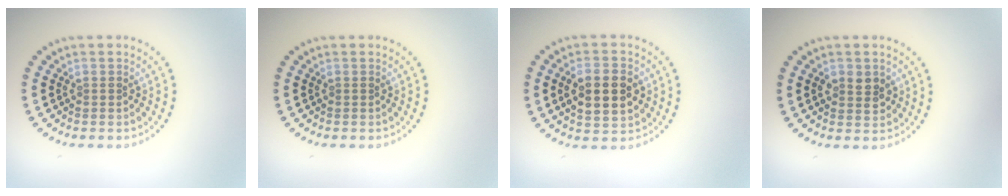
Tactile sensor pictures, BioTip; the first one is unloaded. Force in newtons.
{"total": 0.0}
{"total": 5.1, "press": 5.1, "slide": 0.3}
{"total": 2.1, "press": 2.1, "slide": 0.2}